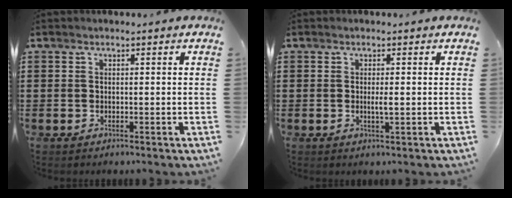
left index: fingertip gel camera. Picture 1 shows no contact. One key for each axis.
{"total": 1.7, "fx": 0.0, "fy": 0.1, "fz": 1.7, "tx": -0.031, "ty": -0.004, "tz": -0.001}